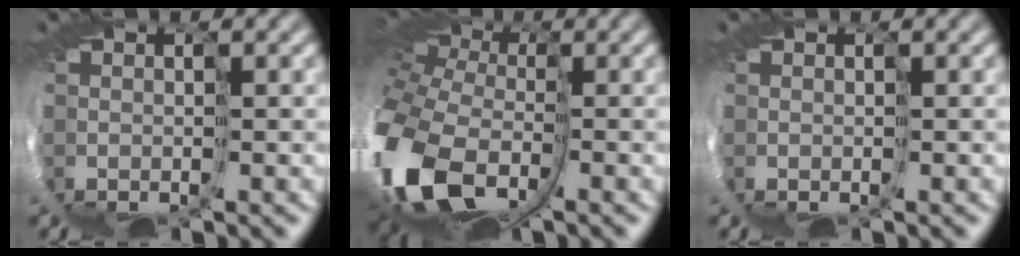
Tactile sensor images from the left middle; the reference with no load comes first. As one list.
[{"total": 13.8, "force": [-4.8, 9.0, 9.3], "torque": [-0.258, -0.049, -0.064]}, {"total": 0.7, "force": [-0.3, 0.6, 0.1], "torque": [-0.001, -0.004, -0.005]}]